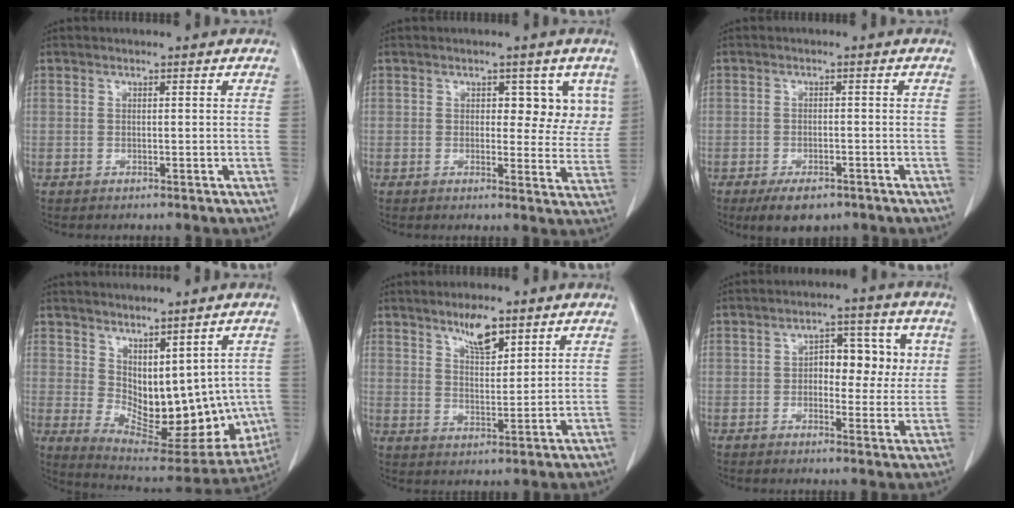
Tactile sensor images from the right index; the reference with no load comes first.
{"total": 5.8, "force": [2.7, 3.4, 3.9], "torque": [-0.020, 0.002, 0.030]}
{"total": 4.9, "force": [-3.3, 2.4, 2.6], "torque": [-0.041, -0.003, -0.047]}
{"total": 15.7, "force": [1.6, 8.5, 13.1], "torque": [-0.188, -0.015, 0.052]}
{"total": 5.7, "force": [4.0, 1.6, 3.7], "torque": [-0.066, -0.002, 0.072]}
{"total": 7.6, "force": [1.4, 4.2, 6.1], "torque": [-0.068, 0.021, 0.019]}